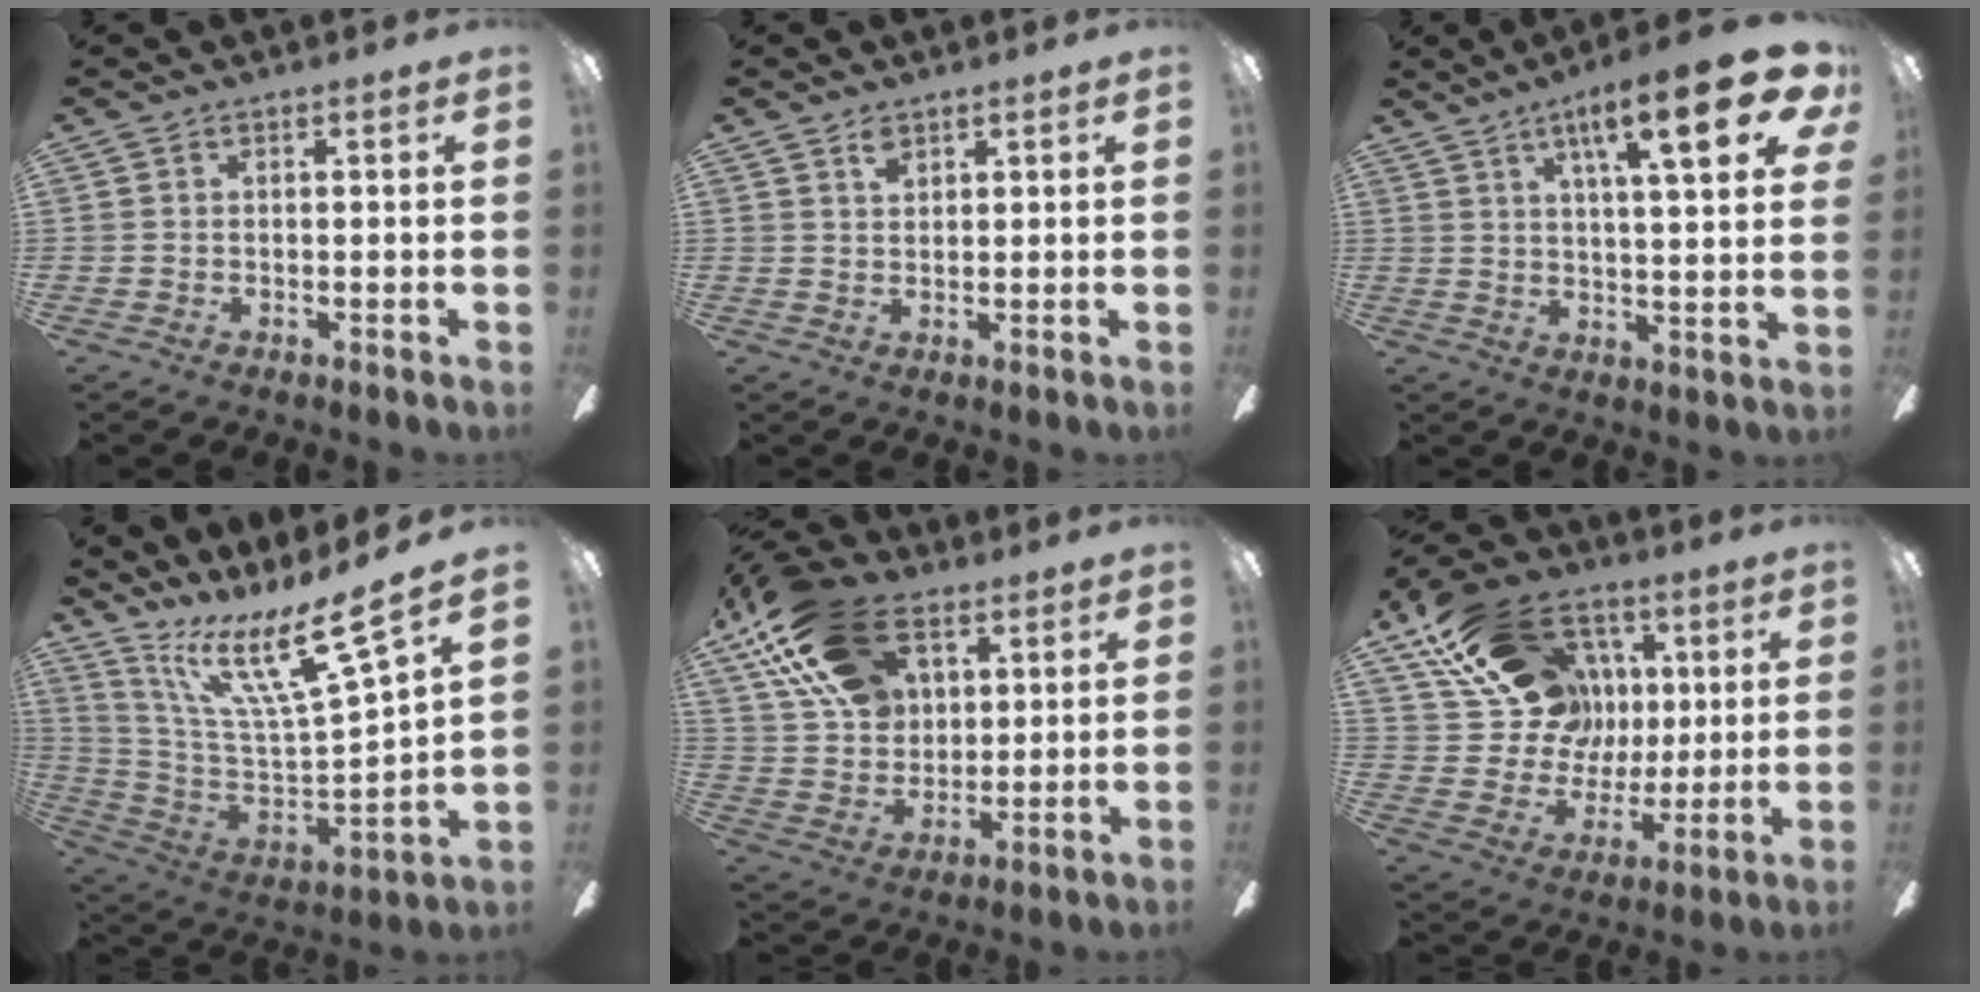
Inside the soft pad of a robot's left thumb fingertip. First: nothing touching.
{"total": 2.5, "force": [1.8, 1.1, 1.3], "torque": [-0.021, -0.002, 0.032]}
{"total": 17.8, "force": [8.7, 4.1, 14.9], "torque": [-0.219, -0.033, 0.123]}
{"total": 18.6, "force": [12.5, 3.0, 13.5], "torque": [-0.250, -0.085, 0.201]}
{"total": 21.6, "force": [11.6, 13.3, 12.5], "torque": [-0.250, -0.032, 0.214]}
{"total": 24.0, "force": [9.5, 18.4, 12.0], "torque": [-0.215, -0.027, 0.196]}